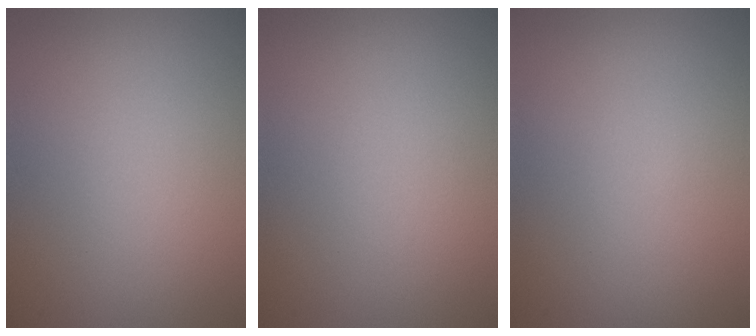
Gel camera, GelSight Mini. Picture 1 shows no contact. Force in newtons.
{"total": 0.0}
{"total": 0.0}